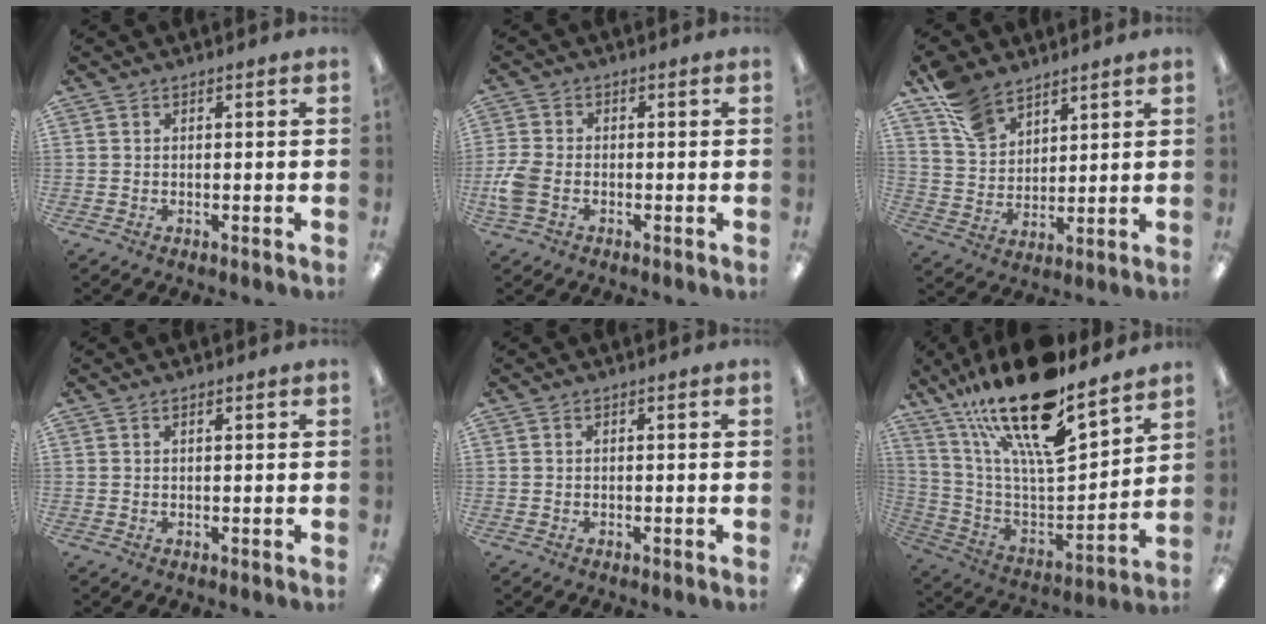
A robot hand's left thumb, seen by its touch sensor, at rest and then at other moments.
{"total": 5.9, "force": [-1.7, 4.0, 4.0], "torque": [-0.088, 0.007, -0.032]}
{"total": 10.9, "force": [8.2, 6.2, 3.6], "torque": [-0.078, -0.037, 0.161]}
{"total": 0.8, "force": [0.6, 0.2, 0.5], "torque": [-0.002, -0.002, 0.008]}
{"total": 0.0}
{"total": 24.4, "force": [17.6, 7.0, 15.3], "torque": [-0.281, -0.117, 0.300]}